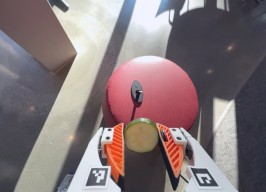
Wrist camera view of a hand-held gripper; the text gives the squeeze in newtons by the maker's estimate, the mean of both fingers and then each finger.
{"total": 9.4, "left": 9.4, "right": 9.4}